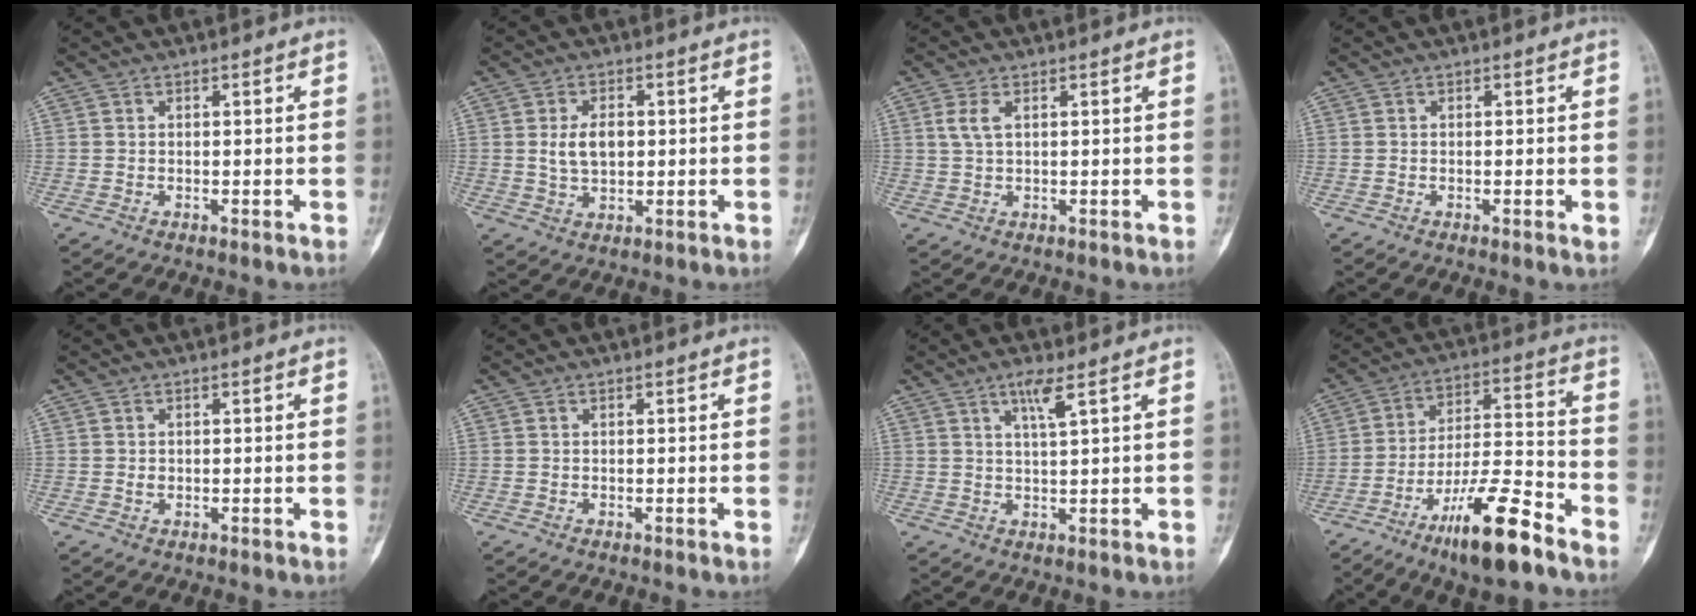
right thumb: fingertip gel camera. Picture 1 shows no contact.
{"total": 5.9, "force": [0.6, 3.7, 4.5], "torque": [-0.075, -0.001, 0.014]}
{"total": 3.0, "force": [1.0, 1.3, 2.5], "torque": [-0.063, 0.007, 0.025]}
{"total": 1.3, "force": [-0.2, 0.3, 1.2], "torque": [-0.019, -0.004, -0.003]}
{"total": 0.8, "force": [0.0, 0.7, 0.5], "torque": [-0.008, 0.001, 0.000]}
{"total": 0.0}
{"total": 3.7, "force": [2.0, 0.1, 3.1], "torque": [-0.068, -0.012, 0.042]}
{"total": 16.0, "force": [-10.3, 3.6, 11.7], "torque": [-0.206, 0.071, -0.177]}